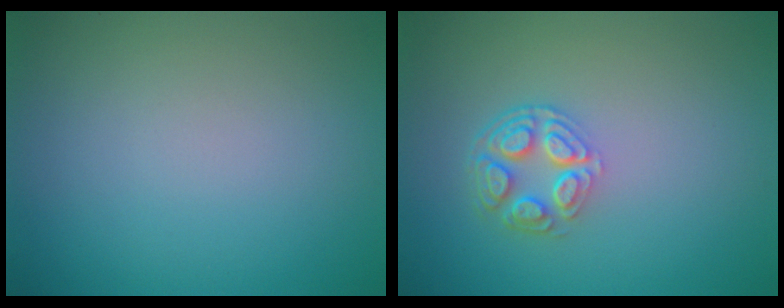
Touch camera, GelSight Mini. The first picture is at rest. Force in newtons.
{"total": 3.9, "press": 2.9, "slide": 2.5}